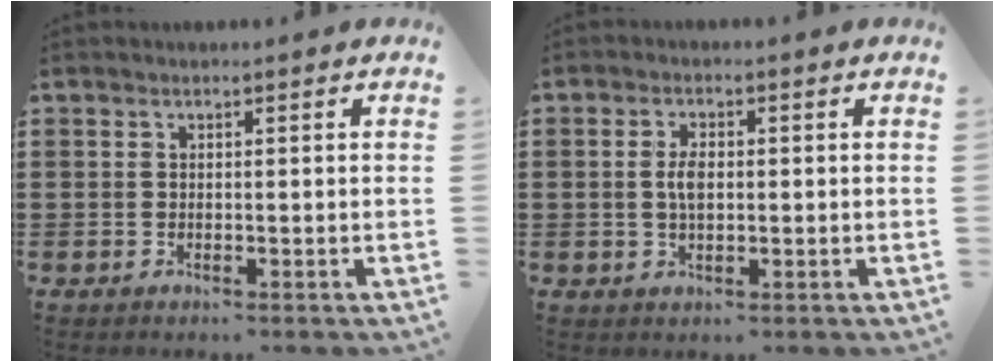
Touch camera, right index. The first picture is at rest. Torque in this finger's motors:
{"motor_torque": [0.35, 0.32, 0.39, 0.11]}